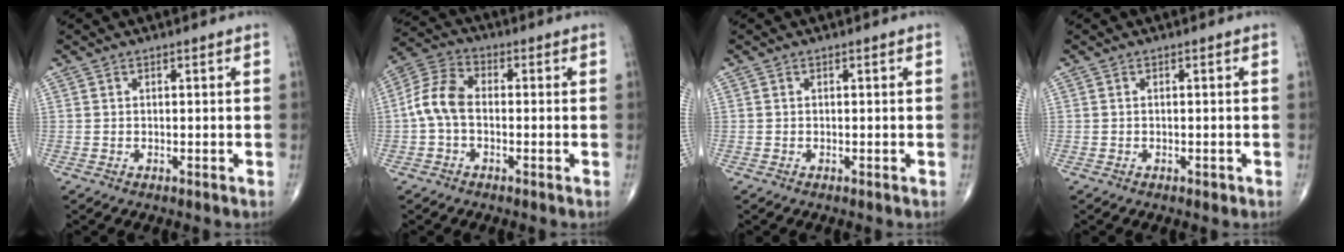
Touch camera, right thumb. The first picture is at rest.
{"total": 7.6, "force": [-0.9, 4.7, 5.9], "torque": [-0.117, 0.023, -0.030]}
{"total": 0.0}
{"total": 0.6, "force": [-0.3, 0.3, 0.4], "torque": [-0.005, -0.001, -0.005]}